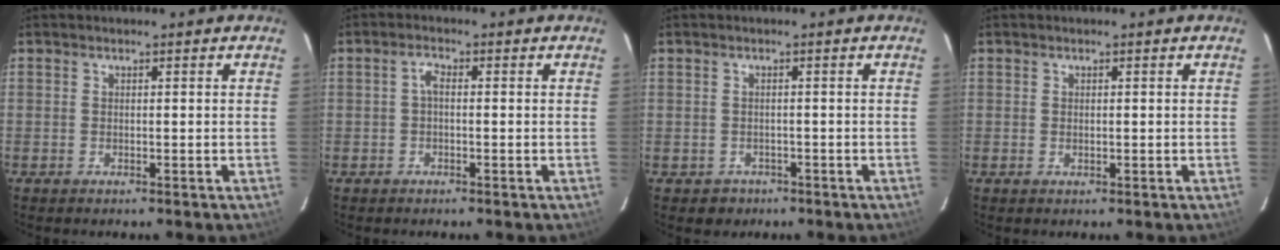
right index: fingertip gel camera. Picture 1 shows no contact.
{"total": 1.7, "force": [-0.2, 0.8, 1.5], "torque": [-0.032, 0.009, -0.006]}
{"total": 2.8, "force": [-1.2, 2.6, 0.1], "torque": [-0.008, 0.006, -0.014]}
{"total": 0.7, "force": [0.1, 0.4, 0.5], "torque": [-0.009, 0.001, 0.003]}